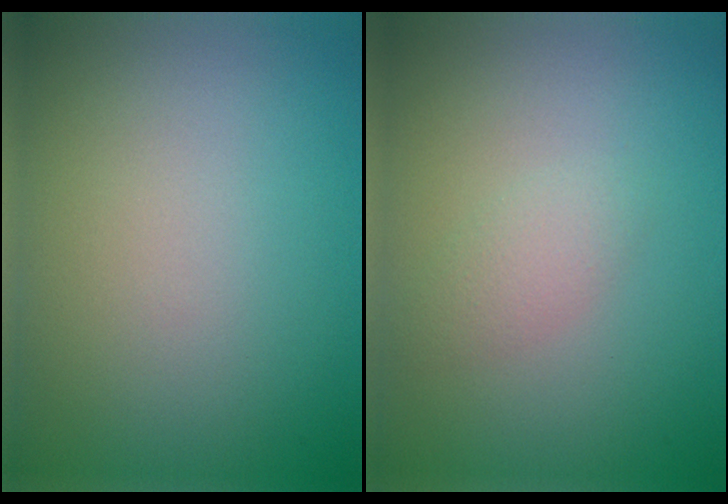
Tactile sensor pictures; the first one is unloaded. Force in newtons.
{"total": 1.5, "press": 1.5, "slide": 0.0}